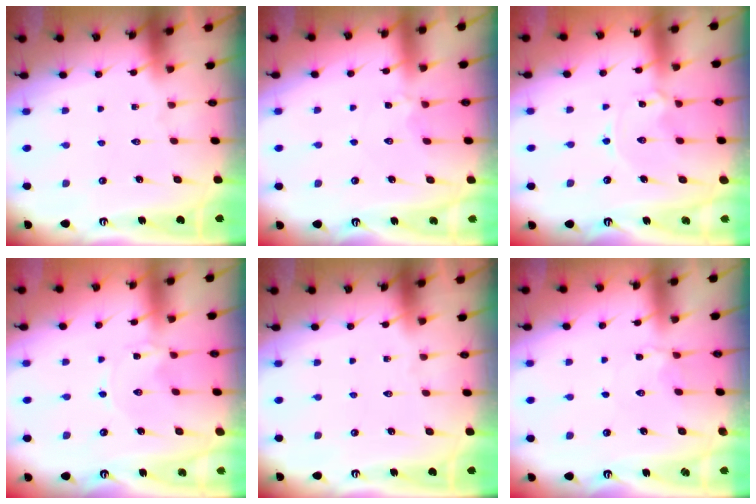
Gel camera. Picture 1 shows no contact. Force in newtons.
{"total": 2.8, "press": 2.7, "slide": 0.5}
{"total": 1.4, "press": 1.3, "slide": 0.1}
{"total": 0.0}
{"total": 0.0}
{"total": 2.6, "press": 2.5, "slide": 0.5}